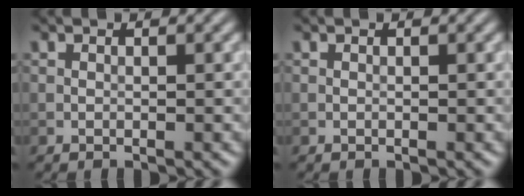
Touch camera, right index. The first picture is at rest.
{"total": 0.0}